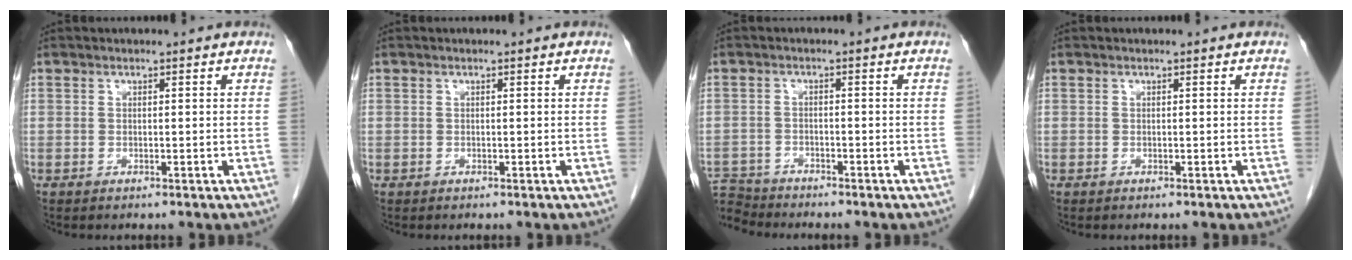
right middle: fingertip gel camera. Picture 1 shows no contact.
{"total": 0.0}
{"total": 5.8, "force": [-5.7, 1.1, -0.4], "torque": [0.007, -0.001, -0.110]}
{"total": 0.0}